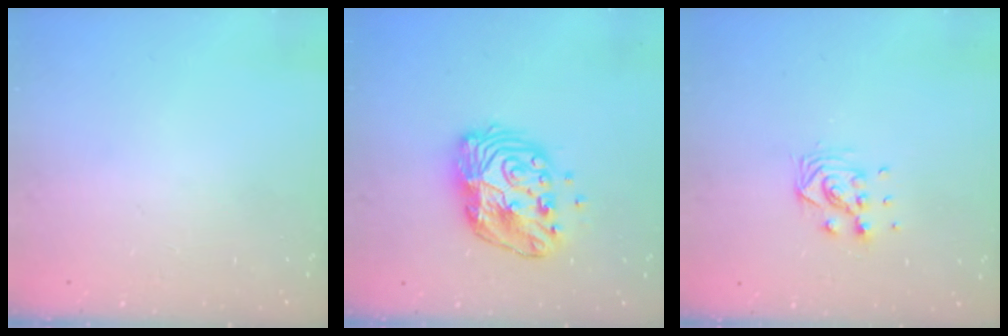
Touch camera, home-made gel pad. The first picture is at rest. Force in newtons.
{"total": 12.3, "press": 12.3, "slide": 1.0}
{"total": 7.9, "press": 7.9, "slide": 0.5}